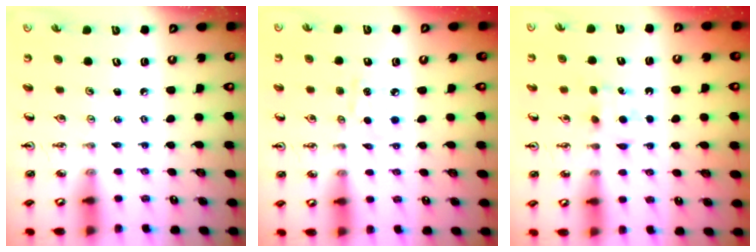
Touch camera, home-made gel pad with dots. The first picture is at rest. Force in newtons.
{"total": 5.9, "press": 5.8, "slide": 0.7}
{"total": 5.2, "press": 5.1, "slide": 0.7}